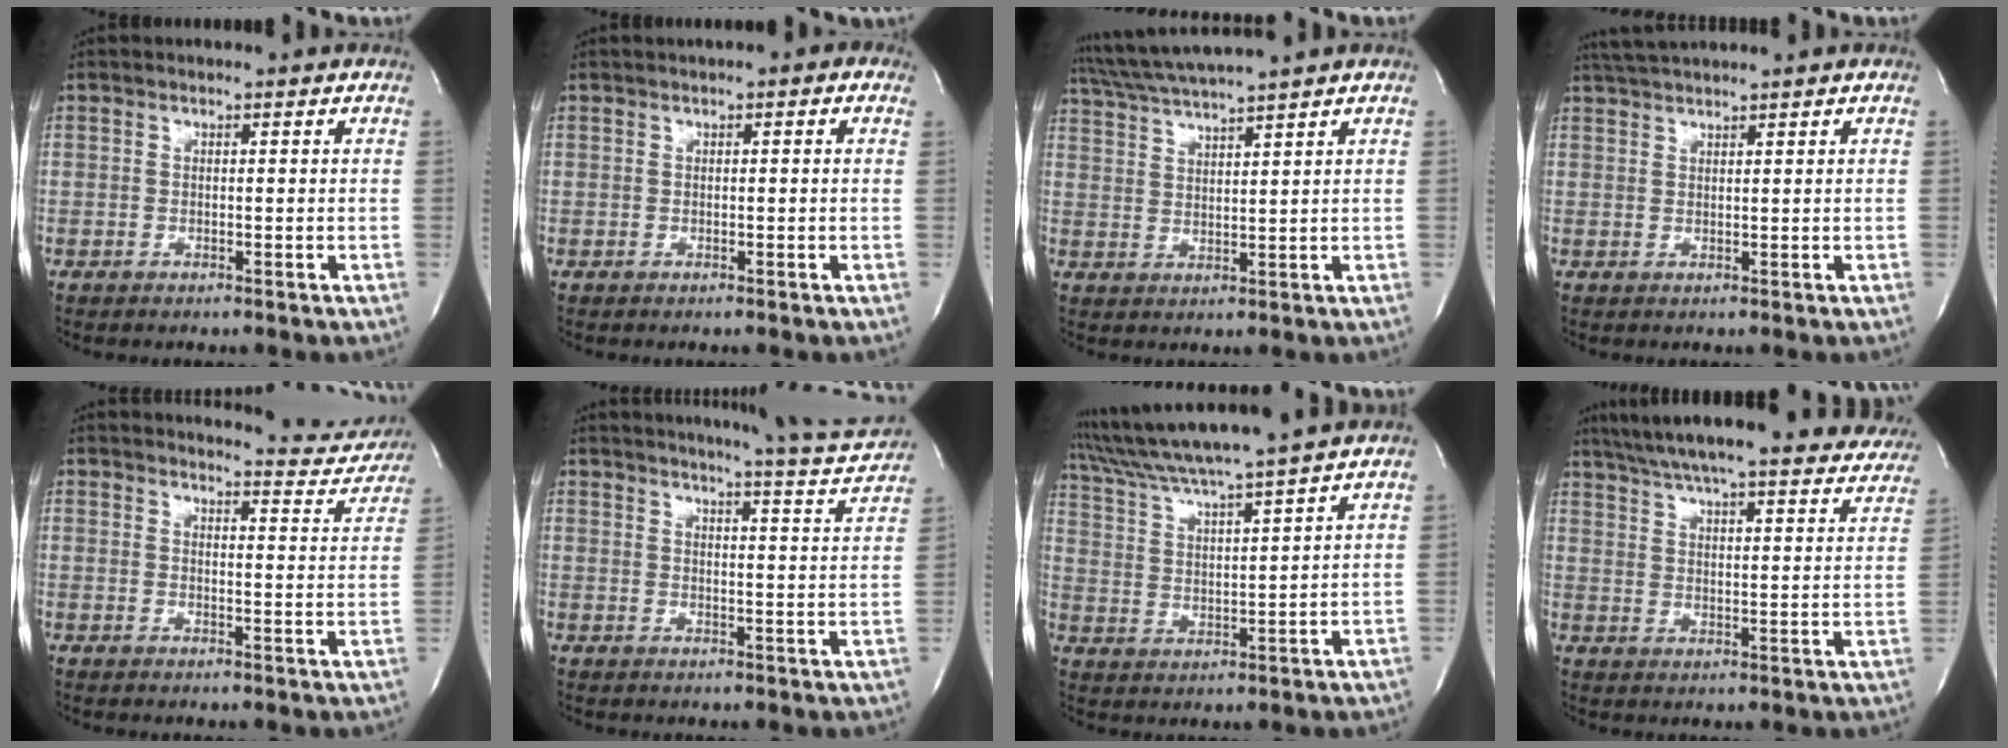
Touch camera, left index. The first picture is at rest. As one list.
[{"total": 1.9, "force": [0.9, 0.7, 1.5], "torque": [-0.020, 0.011, 0.009]}, {"total": 8.7, "force": [7.7, -1.7, 3.6], "torque": [-0.070, 0.016, 0.139]}, {"total": 3.8, "force": [3.5, -0.8, 1.3], "torque": [-0.025, 0.020, 0.070]}, {"total": 8.2, "force": [8.1, 0.6, 0.2], "torque": [0.009, -0.048, 0.077]}, {"total": 13.8, "force": [13.0, -0.5, 4.5], "torque": [-0.069, -0.065, 0.144]}, {"total": 15.6, "force": [13.7, -2.0, 7.2], "torque": [-0.135, 0.000, 0.218]}, {"total": 31.6, "force": [28.1, 4.7, 13.7], "torque": [-0.221, -0.045, 0.347]}]